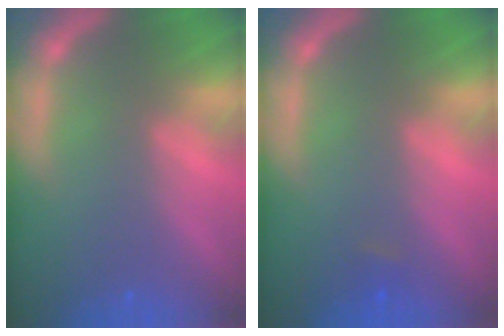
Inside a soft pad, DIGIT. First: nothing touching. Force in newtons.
{"total": 0.9}